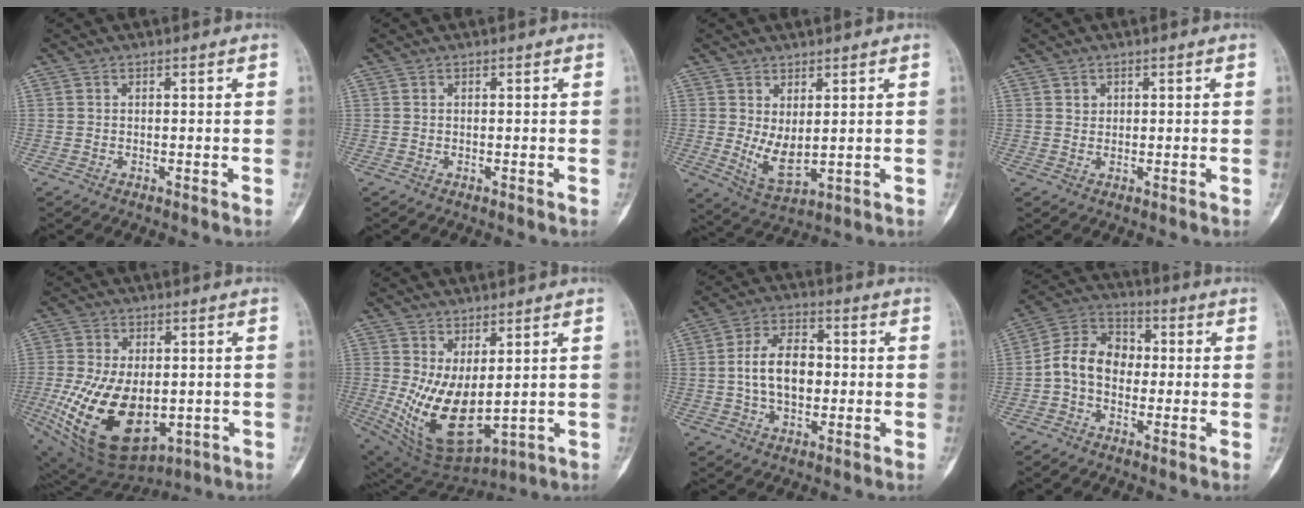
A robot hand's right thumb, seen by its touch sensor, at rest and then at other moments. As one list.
[{"total": 0.0}, {"total": 6.4, "force": [0.8, 3.2, 5.5], "torque": [-0.094, -0.020, 0.032]}, {"total": 1.2, "force": [0.5, 1.0, 0.3], "torque": [0.003, -0.002, 0.009]}, {"total": 20.5, "force": [-3.8, 12.0, 16.1], "torque": [-0.304, -0.012, -0.033]}, {"total": 13.9, "force": [0.5, 7.0, 12.0], "torque": [-0.208, -0.027, 0.040]}, {"total": 10.0, "force": [-0.3, 6.3, 7.7], "torque": [-0.120, 0.019, -0.010]}, {"total": 9.9, "force": [-0.9, 7.5, 6.3], "torque": [-0.094, 0.038, -0.033]}]